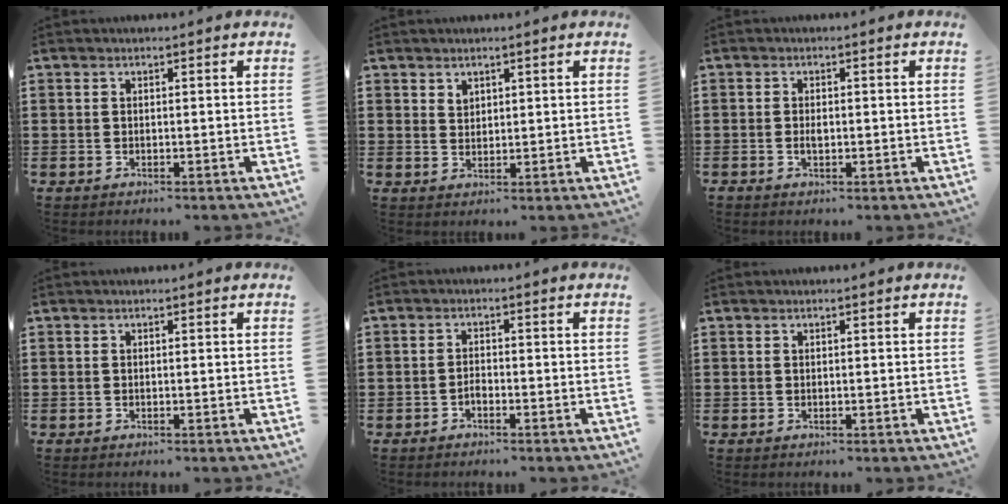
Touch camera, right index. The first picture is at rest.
{"total": 1.8, "force": [1.5, 1.0, 0.2], "torque": [-0.006, 0.003, 0.029]}
{"total": 1.4, "force": [-0.3, 0.6, 1.1], "torque": [-0.023, 0.000, -0.007]}
{"total": 0.0}
{"total": 1.4, "force": [-0.9, 0.7, 0.7], "torque": [-0.017, 0.000, -0.019]}
{"total": 0.0}